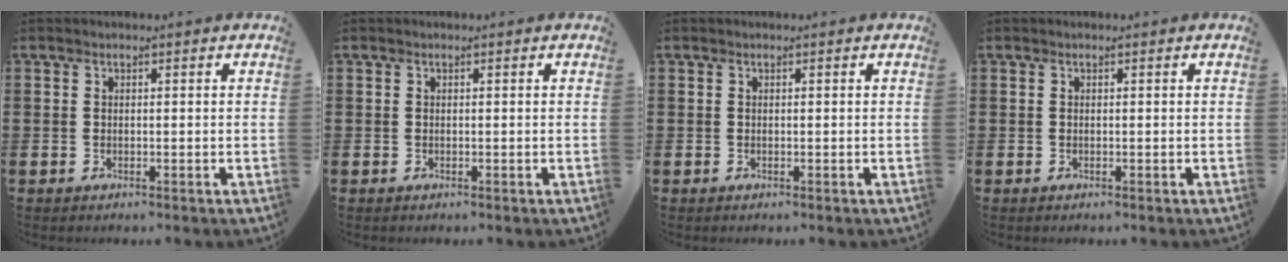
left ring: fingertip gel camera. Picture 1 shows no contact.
{"total": 0.0}
{"total": 0.0}
{"total": 0.0}